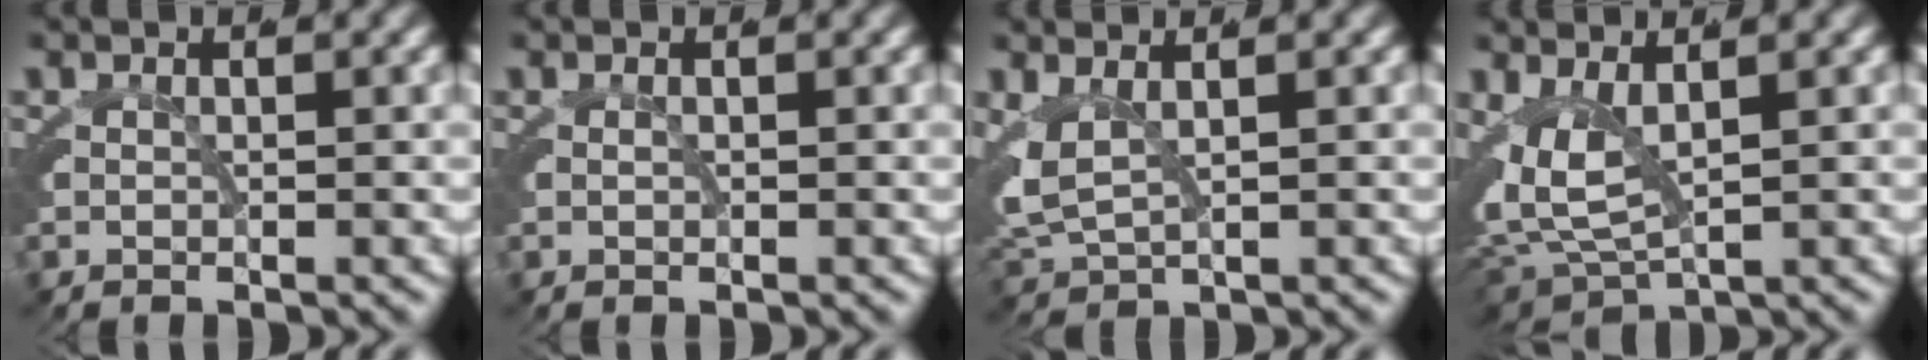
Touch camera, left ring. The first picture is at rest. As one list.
[{"total": 0.0}, {"total": 5.1, "force": [0.6, 4.1, 2.9], "torque": [-0.091, -0.011, 0.012]}, {"total": 7.6, "force": [0.3, 5.8, 4.9], "torque": [-0.124, -0.025, 0.008]}]